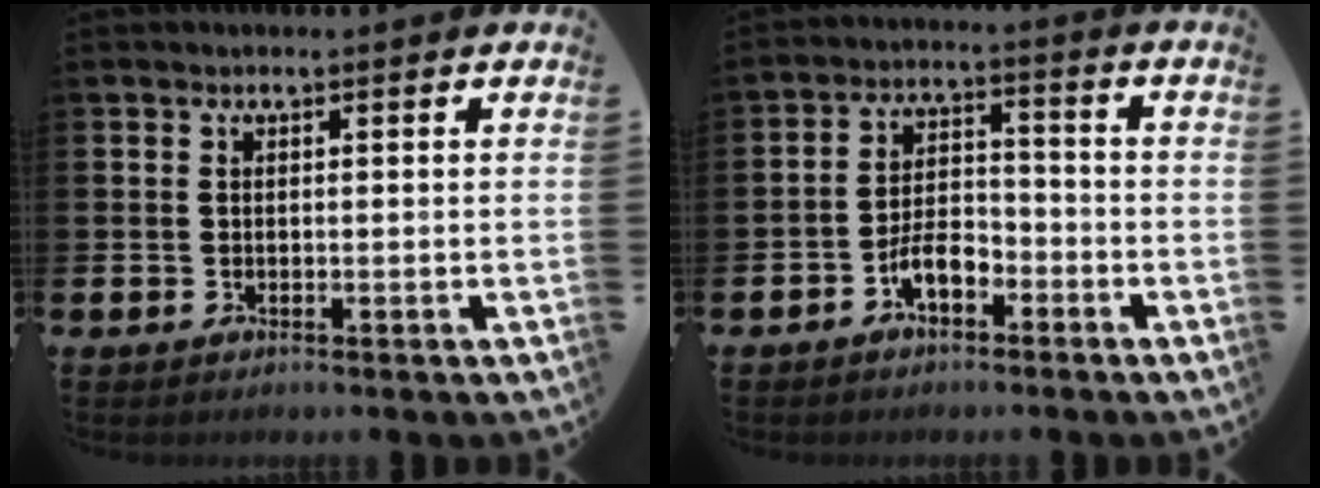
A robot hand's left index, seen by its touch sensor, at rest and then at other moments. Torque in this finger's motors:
{"motor_torque": [0.60, 0.16, 0.40, 0.14]}